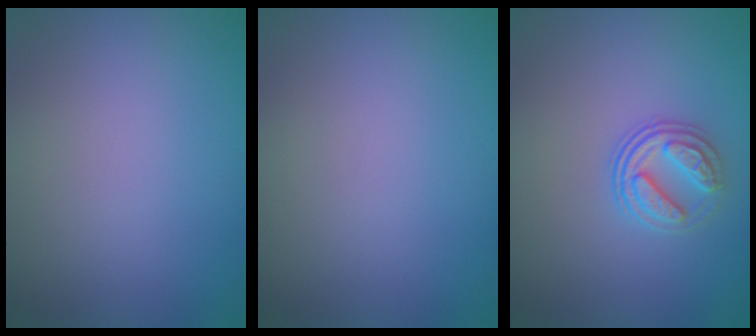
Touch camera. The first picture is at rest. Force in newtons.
{"total": 0.0}
{"total": 2.9, "press": 2.6, "slide": 1.3}